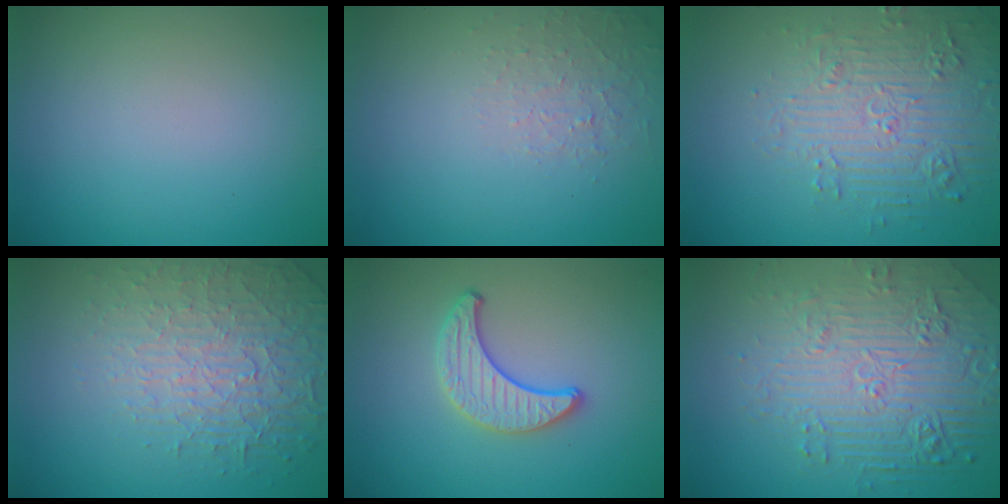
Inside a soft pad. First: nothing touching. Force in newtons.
{"total": 1.3, "press": 0.4, "slide": 1.2}
{"total": 4.6, "press": 4.4, "slide": 1.4}
{"total": 4.2, "press": 4.0, "slide": 1.2}
{"total": 3.2, "press": 3.0, "slide": 1.1}
{"total": 7.9, "press": 5.6, "slide": 5.5}